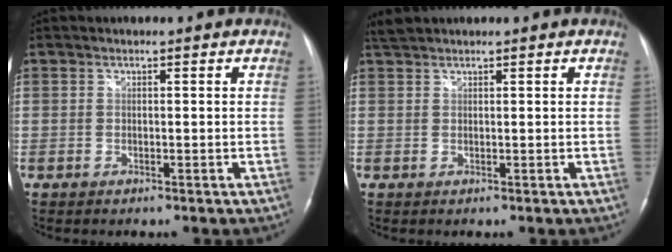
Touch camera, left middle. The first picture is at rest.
{"total": 1.7, "force": [1.6, 0.1, 0.3], "torque": [-0.013, 0.015, 0.036]}